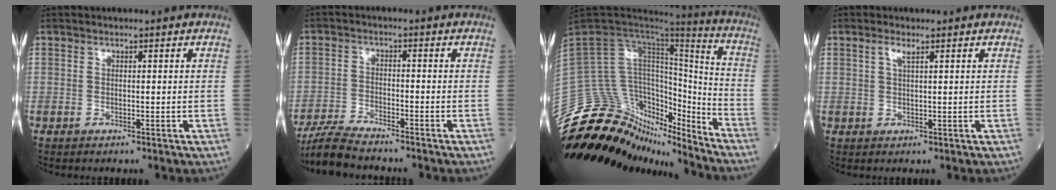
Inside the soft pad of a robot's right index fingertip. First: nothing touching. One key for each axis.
{"total": 6.5, "fx": -6.1, "fy": 0.3, "fz": 2.4, "tx": -0.045, "ty": -0.022, "tz": -0.113}
{"total": 24.3, "fx": -21.4, "fy": 8.4, "fz": 7.9, "tx": -0.185, "ty": 0.052, "tz": -0.349}
{"total": 1.5, "fx": 0.8, "fy": 0.1, "fz": 1.3, "tx": -0.031, "ty": 0.002, "tz": 0.017}